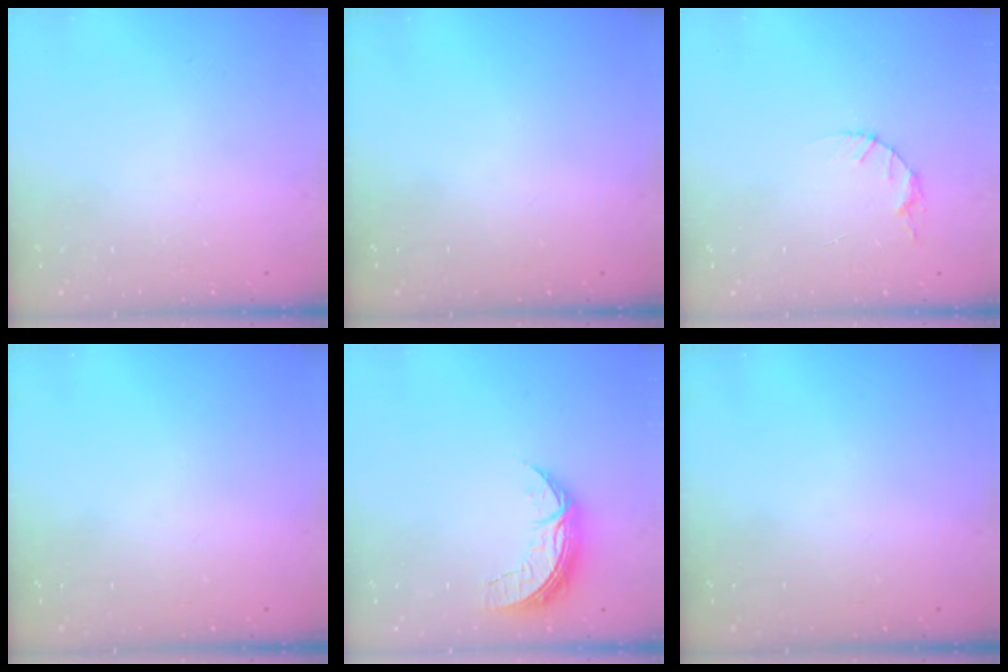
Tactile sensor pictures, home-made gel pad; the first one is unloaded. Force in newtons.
{"total": 0.0}
{"total": 4.1, "press": 4.1, "slide": 0.5}
{"total": 0.0}
{"total": 8.8, "press": 8.8, "slide": 0.6}
{"total": 0.0}